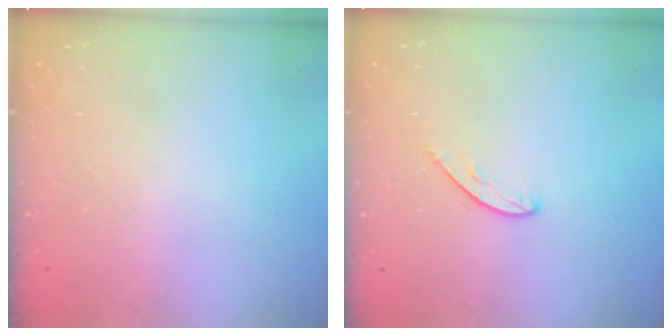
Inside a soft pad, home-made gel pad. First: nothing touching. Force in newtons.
{"total": 5.4, "press": 5.4, "slide": 0.5}